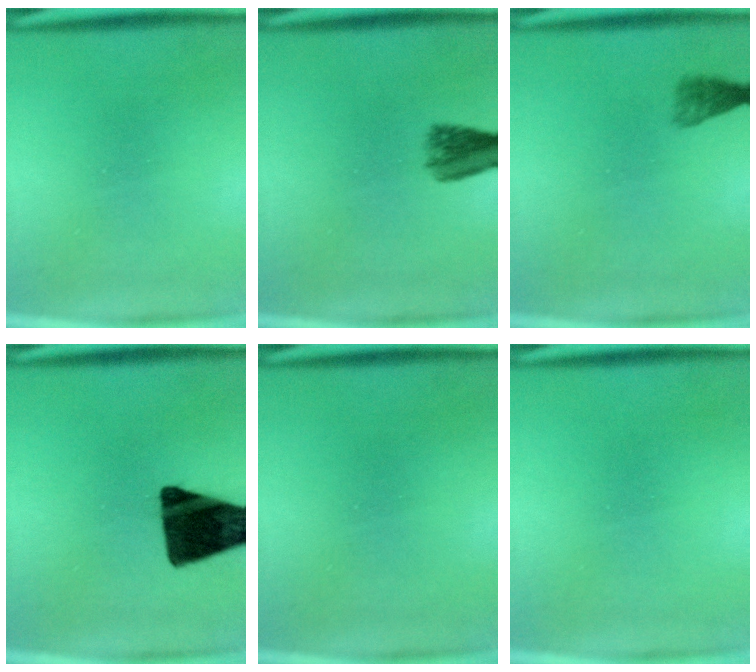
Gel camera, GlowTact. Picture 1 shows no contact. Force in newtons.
{"total": 4.0}
{"total": 2.4}
{"total": 16.1}
{"total": 0.0}
{"total": 1.6}